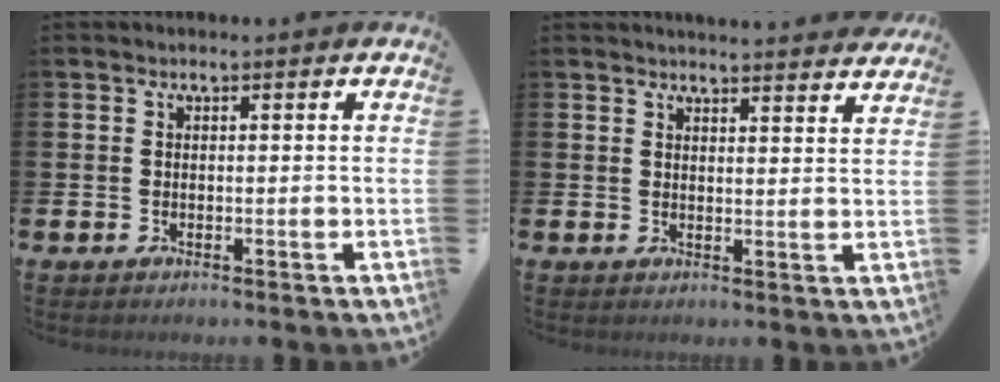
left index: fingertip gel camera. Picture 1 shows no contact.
{"total": 3.6, "force": [3.6, -0.2, -0.2], "torque": [0.008, -0.026, 0.062]}